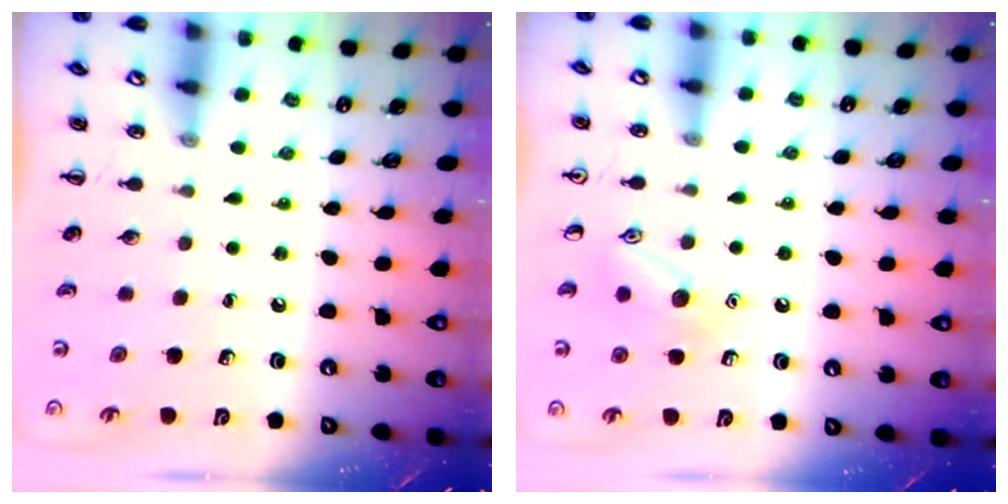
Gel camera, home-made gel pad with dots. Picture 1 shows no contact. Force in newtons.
{"total": 9.4, "press": 9.4, "slide": 1.0}